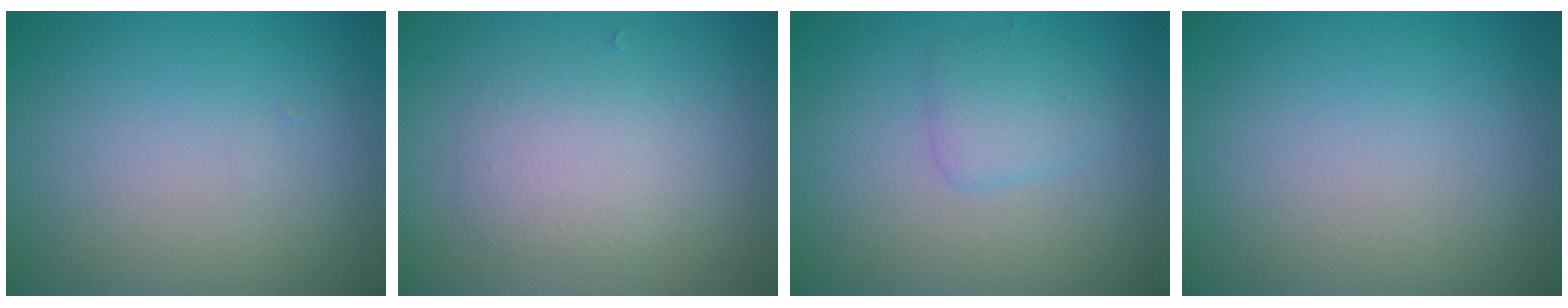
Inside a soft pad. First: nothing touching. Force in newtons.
{"total": 3.0, "press": 3.0, "slide": 0.1}
{"total": 1.9, "press": 1.9, "slide": 0.1}
{"total": 0.0}